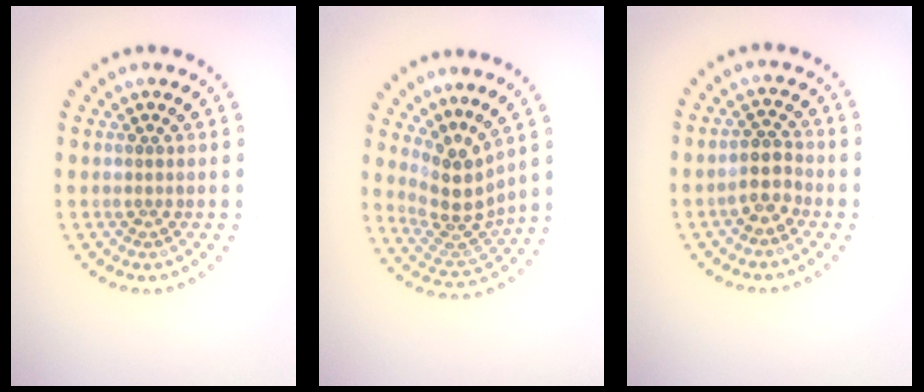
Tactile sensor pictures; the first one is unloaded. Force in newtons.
{"total": 3.8, "press": 2.7, "slide": 2.8}
{"total": 2.5, "press": 2.1, "slide": 1.2}